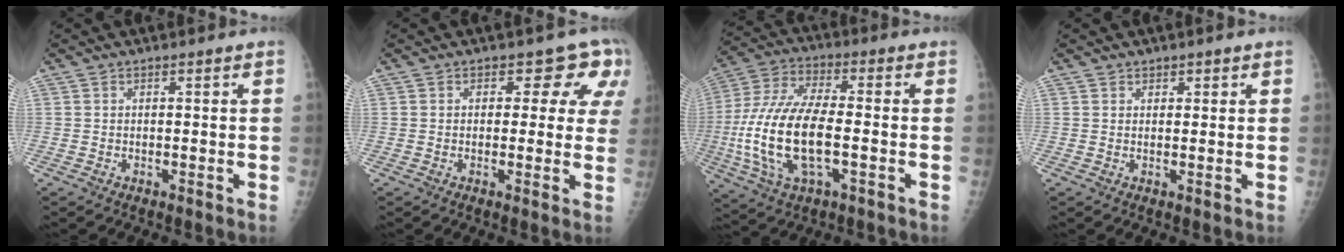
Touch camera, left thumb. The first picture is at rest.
{"total": 6.8, "force": [3.1, 4.5, 4.1], "torque": [-0.002, -0.007, 0.022]}
{"total": 18.2, "force": [-3.3, 7.4, 16.3], "torque": [-0.355, 0.016, -0.057]}
{"total": 1.2, "force": [0.7, 0.9, 0.0], "torque": [0.025, -0.002, 0.003]}